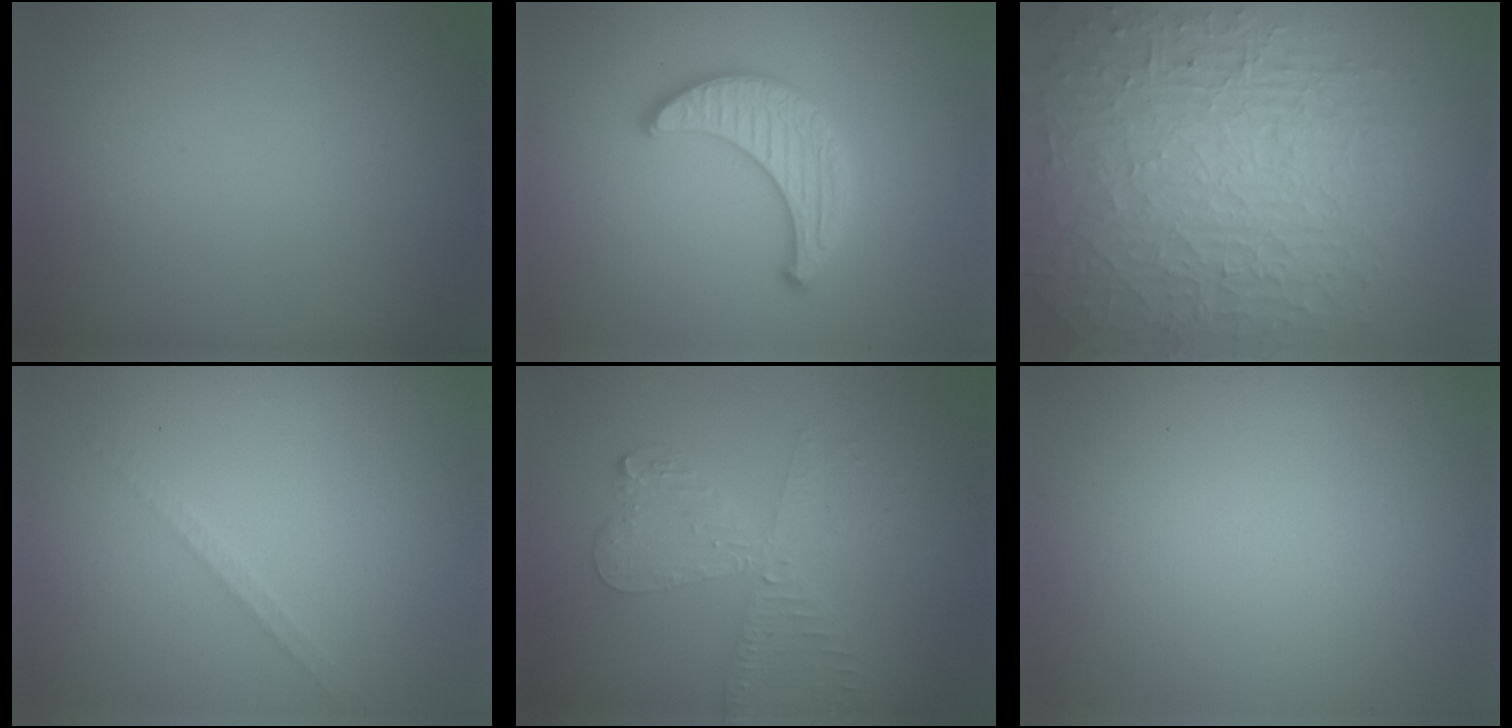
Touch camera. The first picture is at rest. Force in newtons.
{"total": 2.7, "press": 2.7, "slide": 0.1}
{"total": 10.3, "press": 6.6, "slide": 8.0}
{"total": 1.1, "press": 1.1, "slide": 0.2}
{"total": 4.1, "press": 3.6, "slide": 2.1}
{"total": 0.0}